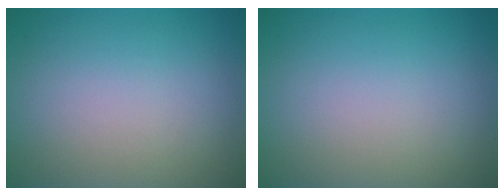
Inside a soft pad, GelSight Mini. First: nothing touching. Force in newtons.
{"total": 0.0}